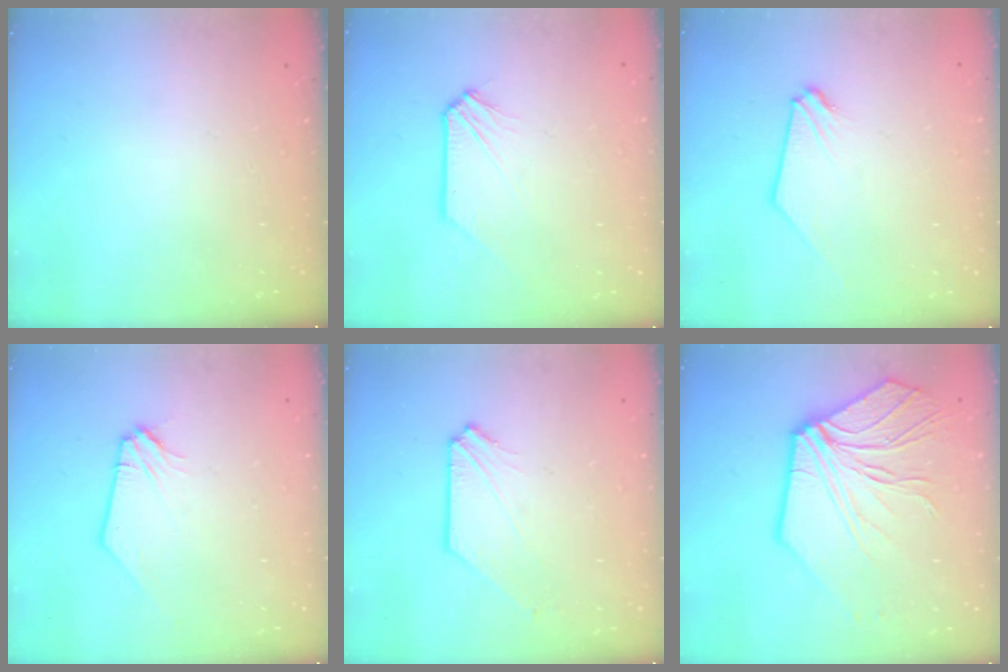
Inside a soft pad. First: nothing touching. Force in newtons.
{"total": 0.0}
{"total": 0.0}
{"total": 0.0}
{"total": 1.4, "press": 1.3, "slide": 0.2}
{"total": 12.9, "press": 12.8, "slide": 1.5}